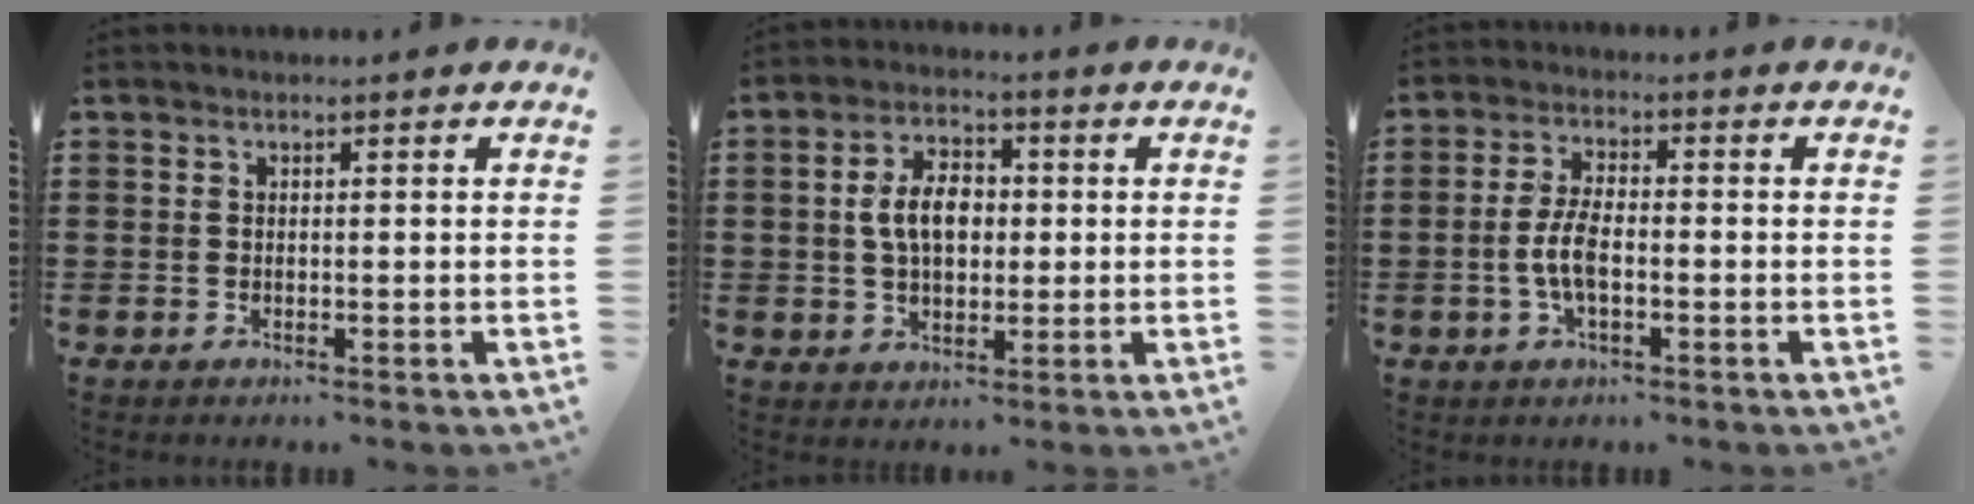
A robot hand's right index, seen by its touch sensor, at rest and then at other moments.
{"total": 6.8, "force": [0.5, 4.1, 5.4], "torque": [-0.109, 0.012, 0.002]}
{"total": 5.5, "force": [-1.1, 2.3, 4.9], "torque": [-0.115, -0.003, -0.027]}